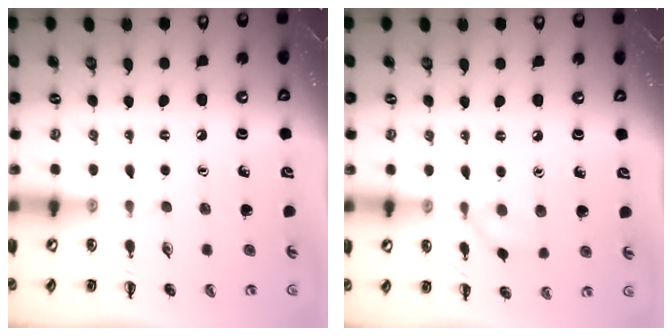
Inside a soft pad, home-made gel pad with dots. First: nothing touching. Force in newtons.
{"total": 5.8, "press": 5.6, "slide": 1.6}